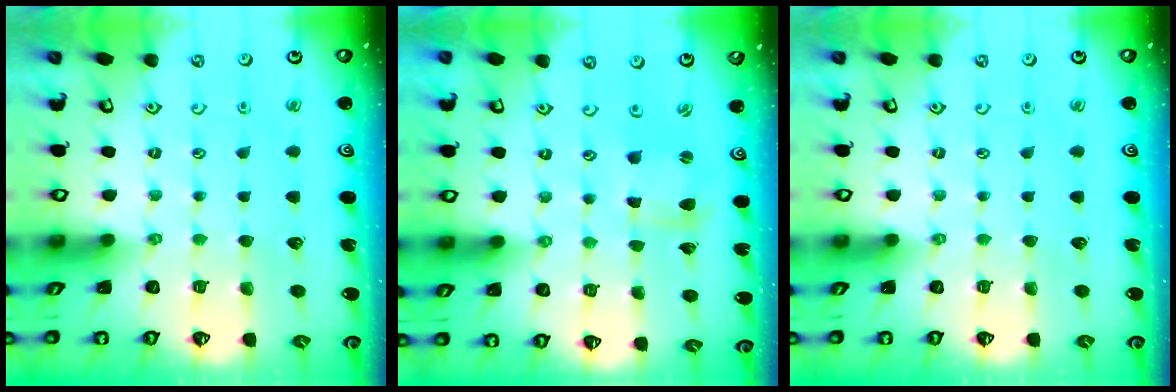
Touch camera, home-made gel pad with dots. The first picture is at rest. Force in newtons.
{"total": 2.4, "press": 2.4, "slide": 0.2}
{"total": 0.0}